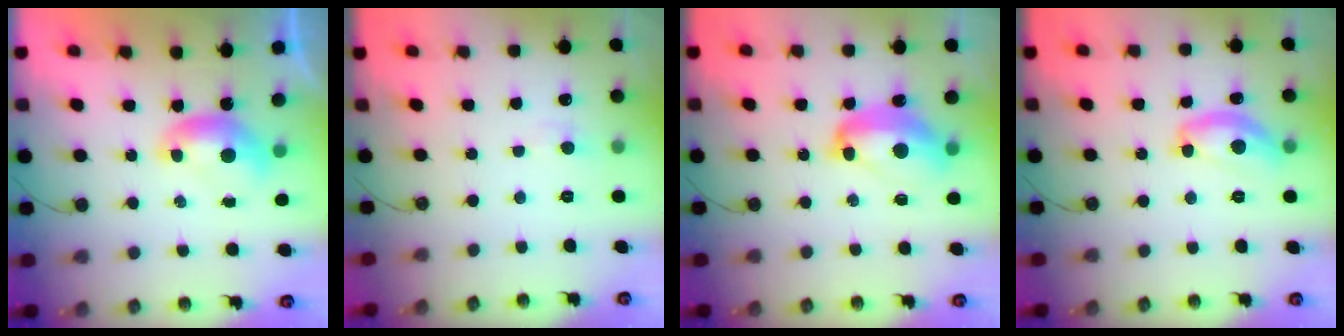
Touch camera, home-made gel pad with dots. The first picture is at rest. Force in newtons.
{"total": 0.0}
{"total": 8.8, "press": 8.7, "slide": 1.1}
{"total": 9.2, "press": 9.1, "slide": 0.8}